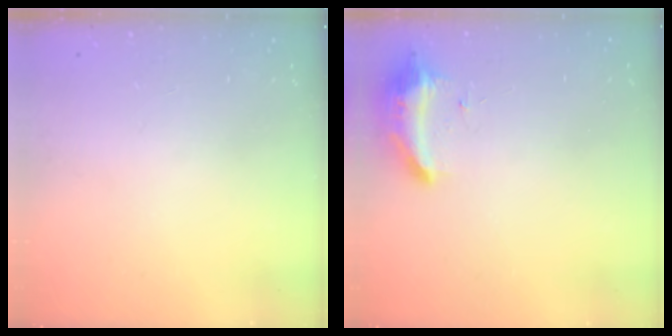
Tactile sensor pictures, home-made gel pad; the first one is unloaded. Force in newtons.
{"total": 9.1, "press": 9.1, "slide": 0.0}